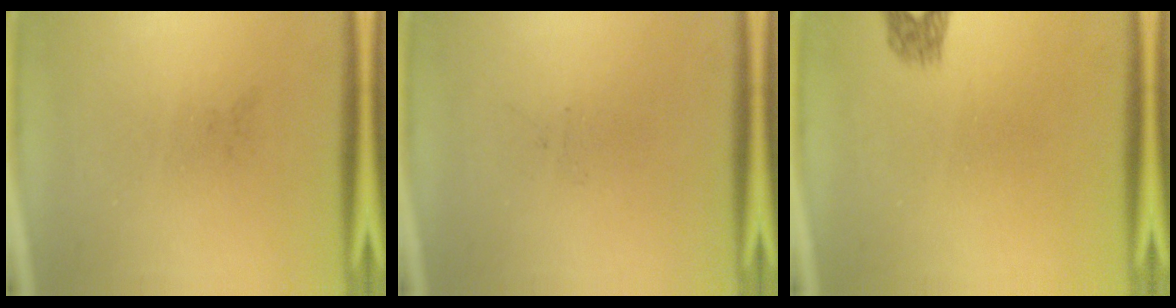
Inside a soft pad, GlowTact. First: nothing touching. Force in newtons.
{"total": 0.0}
{"total": 1.6}